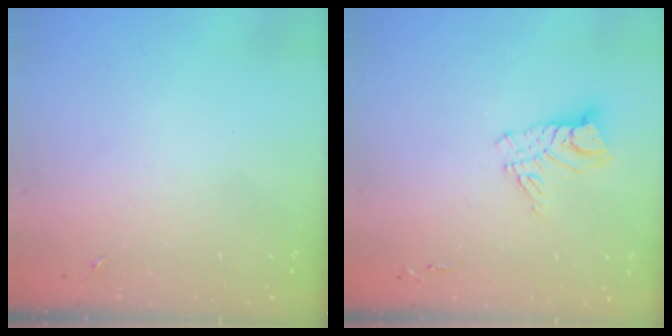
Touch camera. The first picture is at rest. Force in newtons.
{"total": 10.5, "press": 10.5, "slide": 0.9}